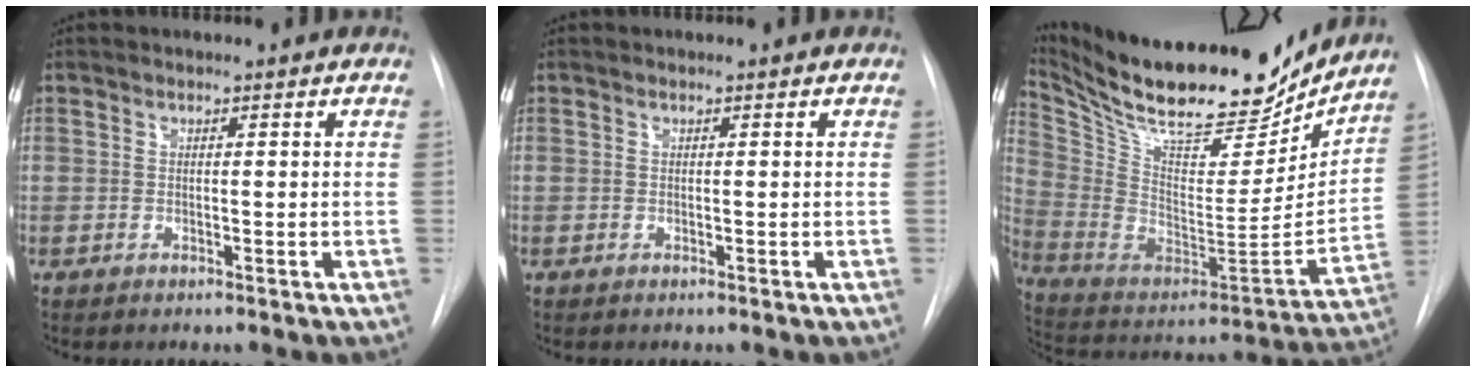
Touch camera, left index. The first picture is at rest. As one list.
[{"total": 0.0}, {"total": 29.4, "force": [25.2, 7.2, 13.5], "torque": [-0.252, -0.033, 0.385]}]